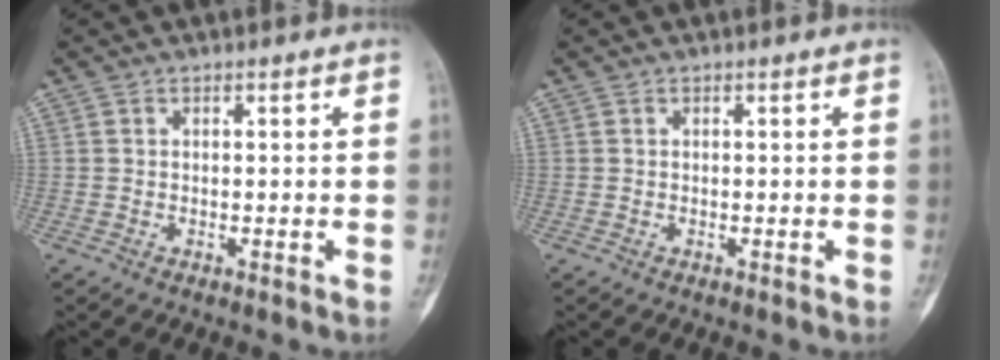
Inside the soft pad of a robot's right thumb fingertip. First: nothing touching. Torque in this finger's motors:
{"motor_torque": [0.00, 0.00, 0.04, -0.04, 0.00]}